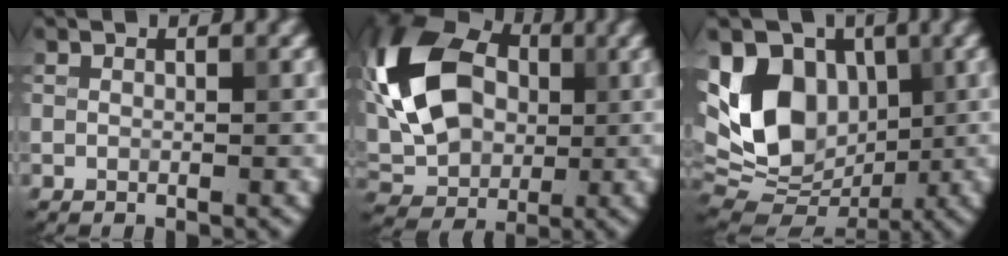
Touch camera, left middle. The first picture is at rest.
{"total": 13.2, "force": [2.0, 9.3, 9.1], "torque": [-0.207, 0.023, 0.023]}
{"total": 10.7, "force": [1.0, 7.9, 7.2], "torque": [-0.137, 0.000, 0.012]}